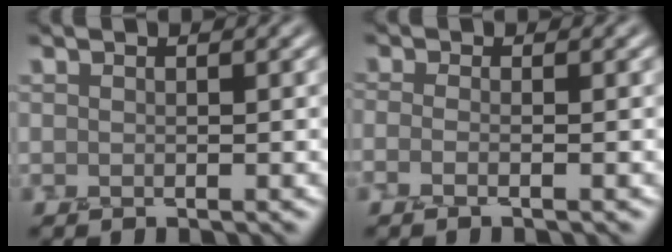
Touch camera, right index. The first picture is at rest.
{"total": 1.5, "force": [-0.8, 0.4, 1.3], "torque": [-0.026, -0.011, -0.021]}